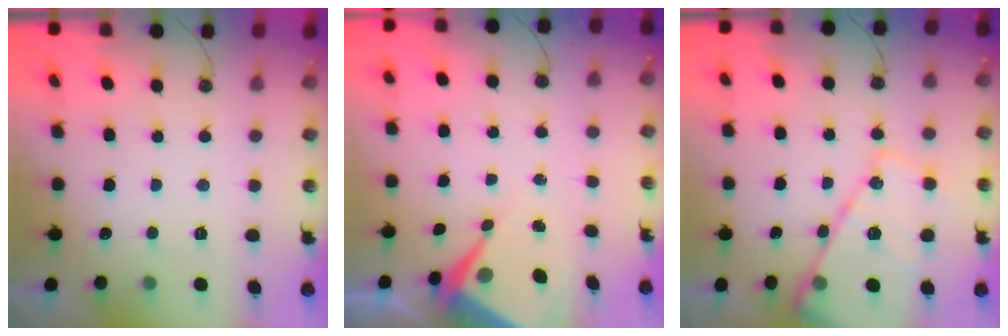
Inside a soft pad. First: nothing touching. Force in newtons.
{"total": 7.0, "press": 7.0, "slide": 0.3}
{"total": 17.1, "press": 17.0, "slide": 1.6}